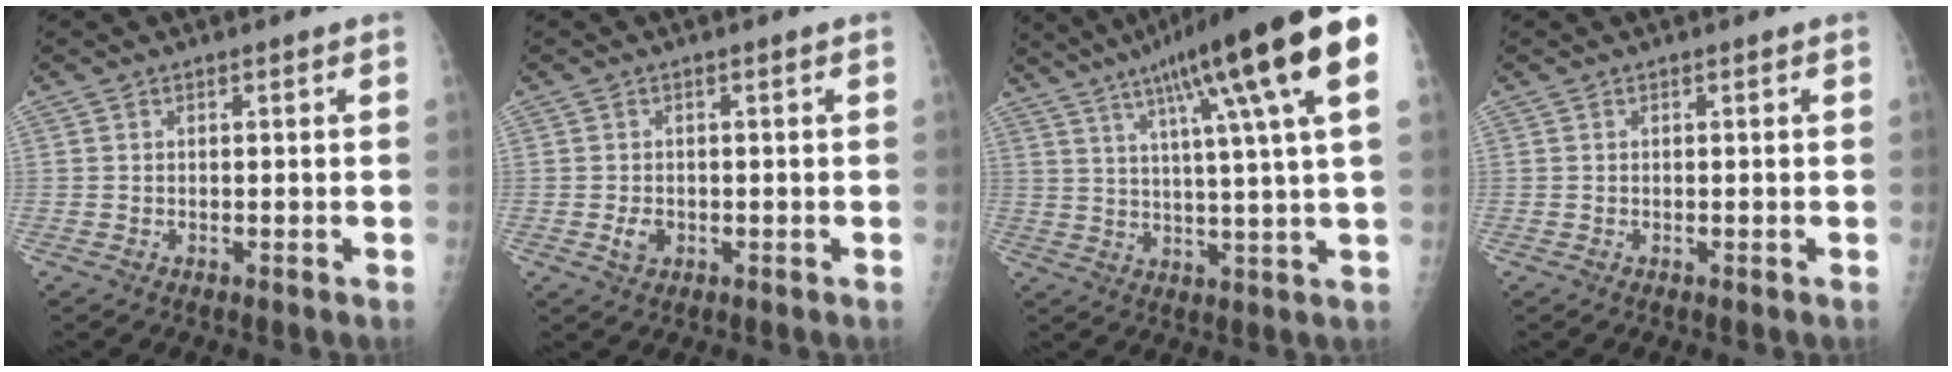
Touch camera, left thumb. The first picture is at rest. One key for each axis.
{"total": 2.1, "fx": -0.5, "fy": 1.6, "fz": 1.3, "tx": -0.022, "ty": 0.001, "tz": -0.005}
{"total": 20.9, "fx": 9.9, "fy": 1.3, "fz": 18.4, "tx": -0.275, "ty": -0.004, "tz": 0.138}
{"total": 0.0}